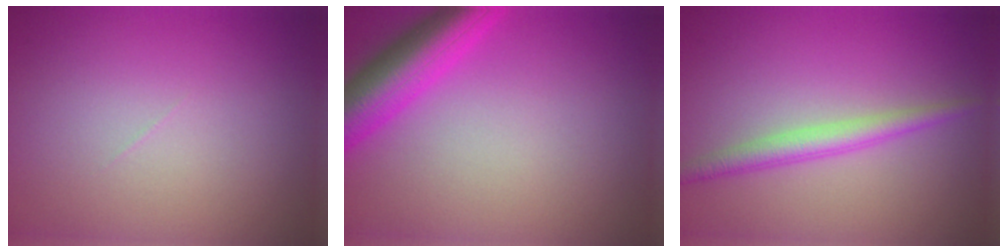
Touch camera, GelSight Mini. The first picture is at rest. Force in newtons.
{"total": 6.2, "press": 6.2, "slide": 0.4}
{"total": 2.5, "press": 2.5, "slide": 0.1}